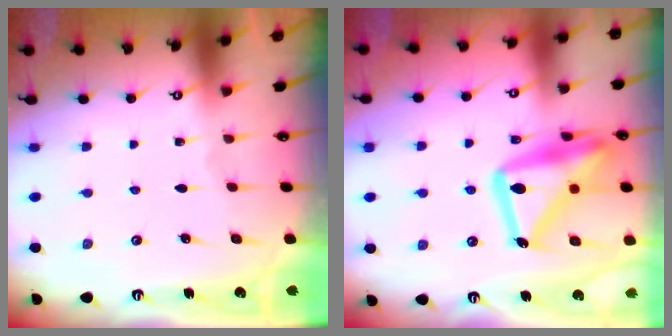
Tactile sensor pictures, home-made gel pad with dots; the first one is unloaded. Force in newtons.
{"total": 22.3, "press": 22.3, "slide": 1.6}